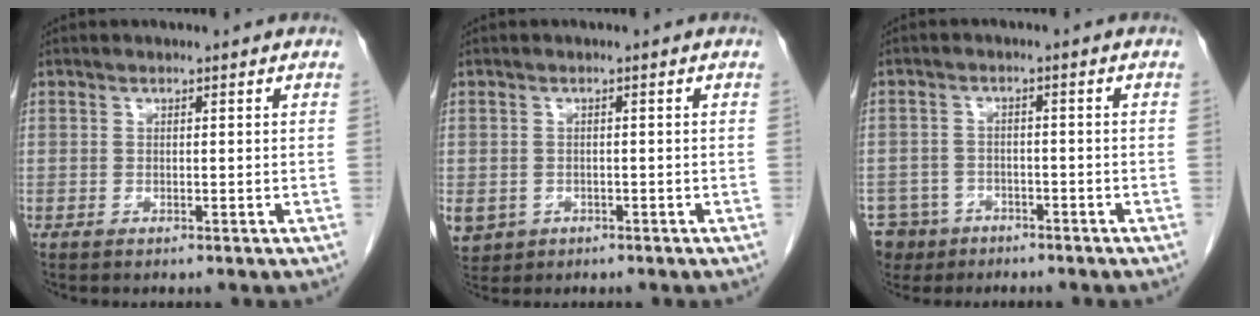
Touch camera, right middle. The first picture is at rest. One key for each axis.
{"total": 7.2, "fx": -2.9, "fy": 6.1, "fz": 2.3, "tx": -0.069, "ty": -0.003, "tz": -0.037}
{"total": 7.0, "fx": -4.7, "fy": 5.2, "fz": 0.7, "tx": -0.024, "ty": 0.004, "tz": -0.075}